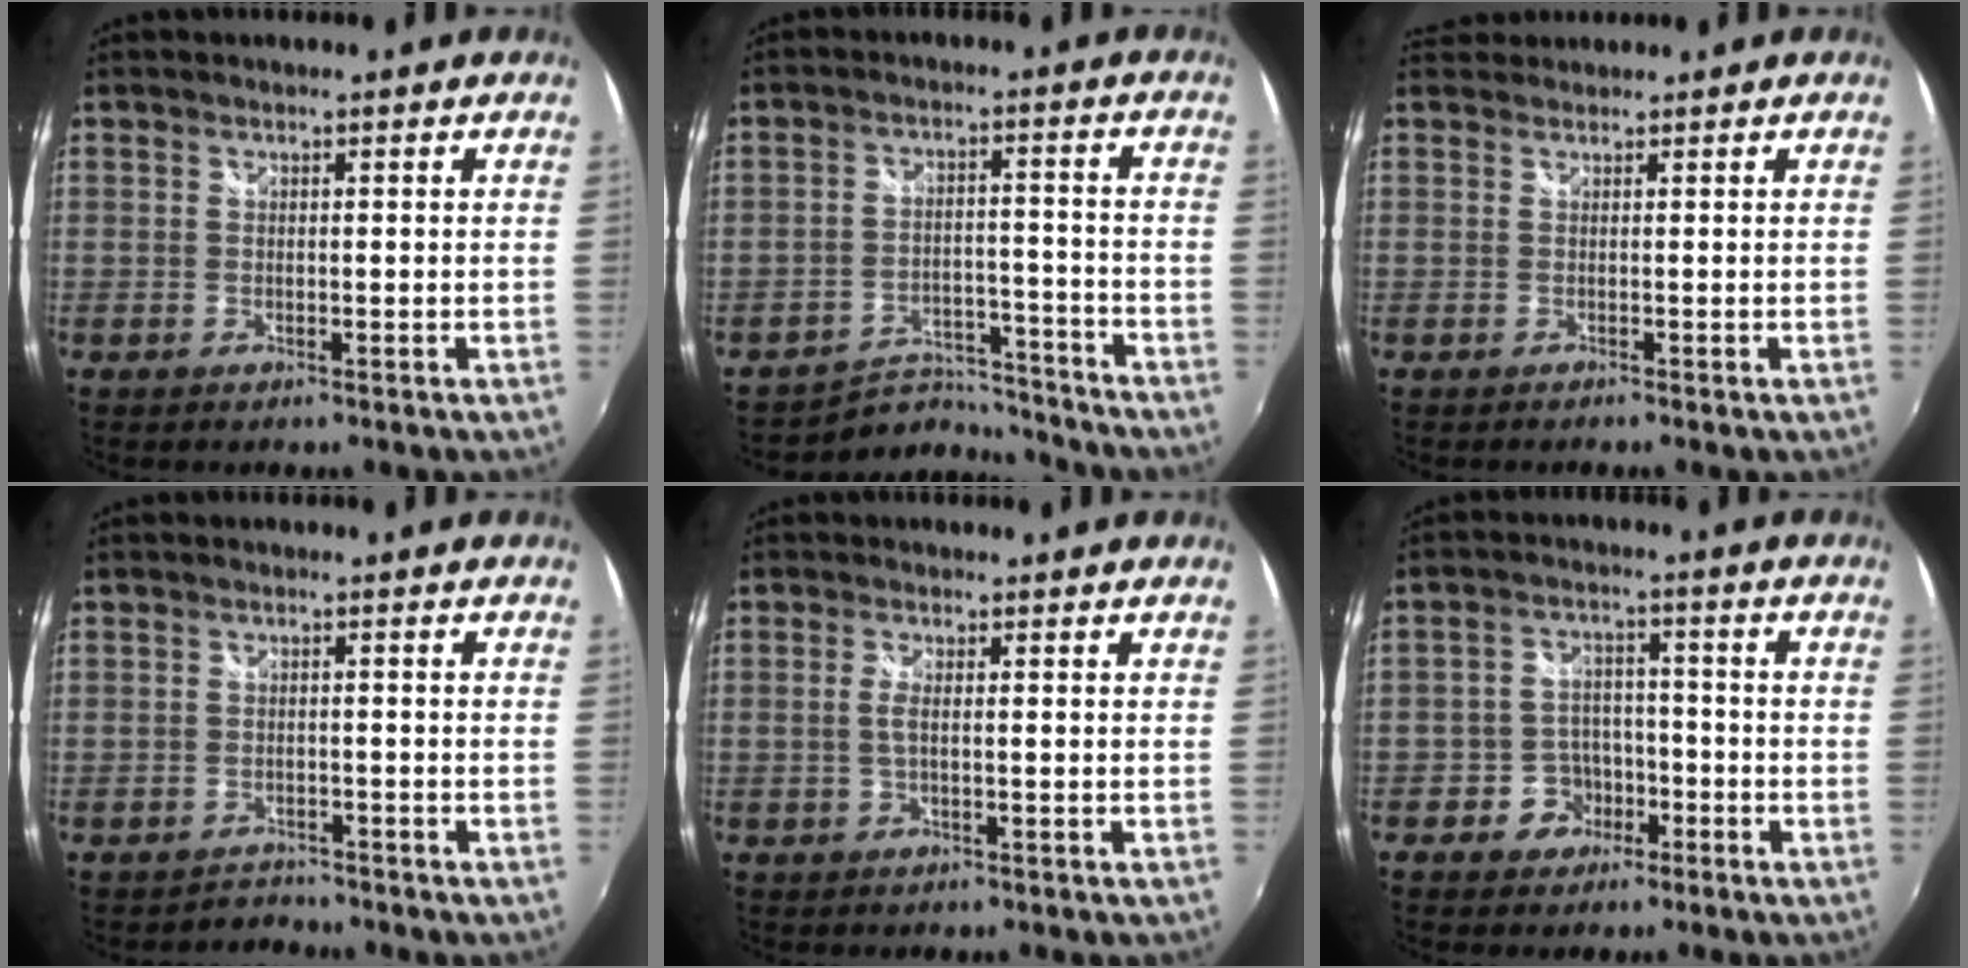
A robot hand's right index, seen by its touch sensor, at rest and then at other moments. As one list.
[{"total": 8.5, "force": [-8.2, 2.3, -0.8], "torque": [-0.001, 0.031, -0.127]}, {"total": 2.0, "force": [1.3, 1.4, 0.4], "torque": [-0.005, 0.004, 0.020]}, {"total": 2.7, "force": [-2.2, 1.2, -0.8], "torque": [0.007, 0.011, -0.040]}, {"total": 1.7, "force": [-0.3, 0.0, 1.7], "torque": [-0.033, -0.003, -0.006]}, {"total": 6.0, "force": [-3.3, 4.9, 1.2], "torque": [-0.033, 0.021, -0.047]}]